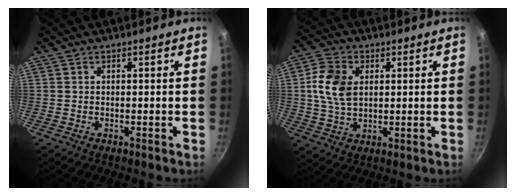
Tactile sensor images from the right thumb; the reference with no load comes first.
{"total": 9.2, "force": [1.7, 6.3, 6.5], "torque": [-0.113, 0.004, 0.030]}